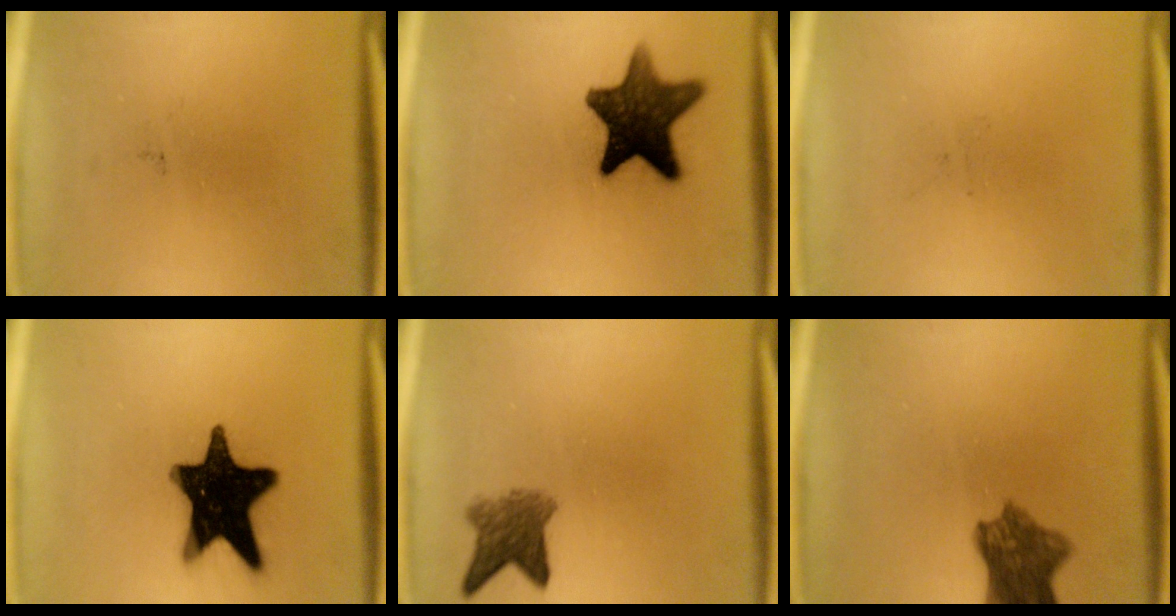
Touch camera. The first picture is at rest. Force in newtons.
{"total": 13.2}
{"total": 0.0}
{"total": 18.6}
{"total": 4.6}
{"total": 7.7}